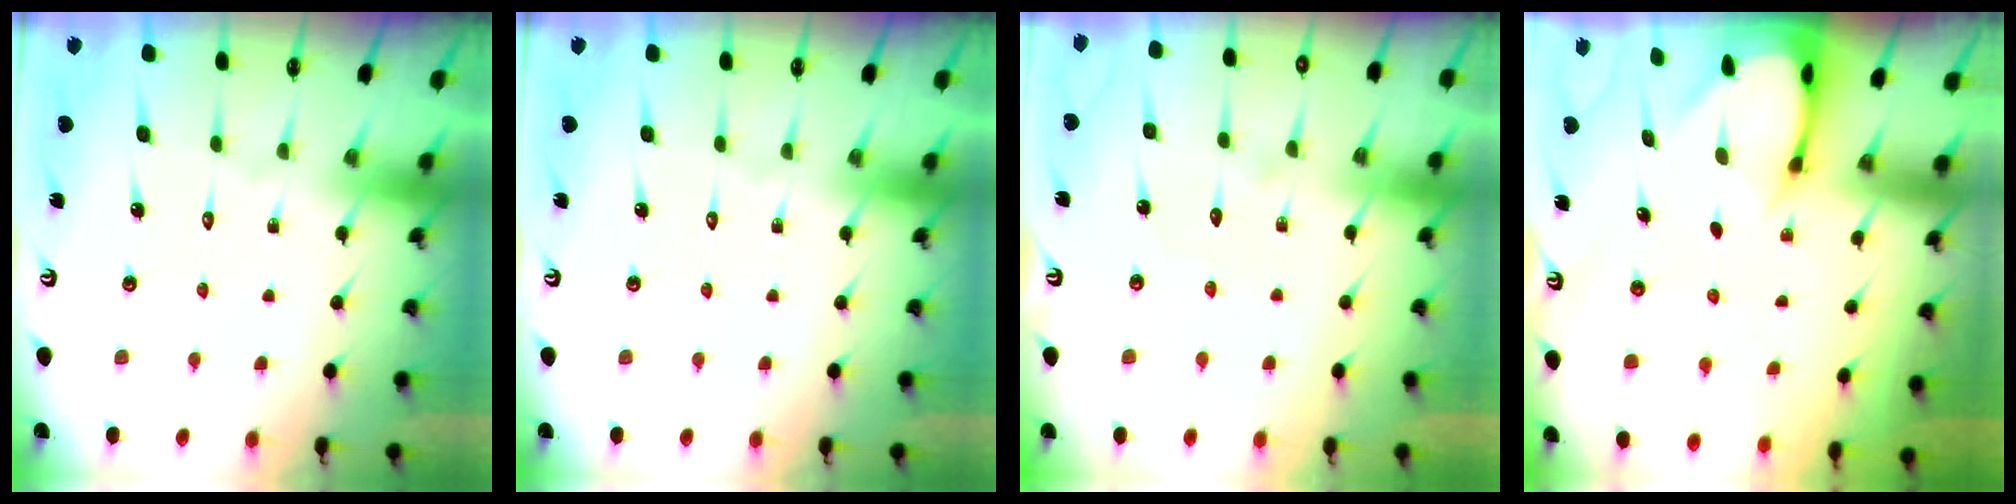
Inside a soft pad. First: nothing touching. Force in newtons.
{"total": 0.0}
{"total": 4.3, "press": 4.3, "slide": 0.4}
{"total": 2.3, "press": 2.3, "slide": 0.1}